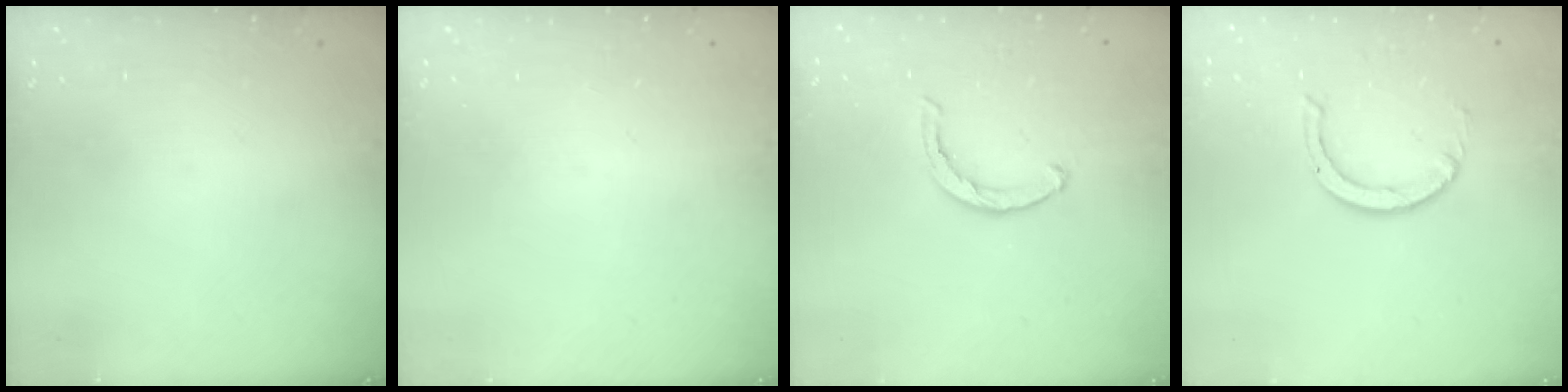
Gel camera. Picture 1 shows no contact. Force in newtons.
{"total": 0.0}
{"total": 2.1, "press": 2.1, "slide": 0.3}
{"total": 2.8, "press": 2.8, "slide": 0.2}